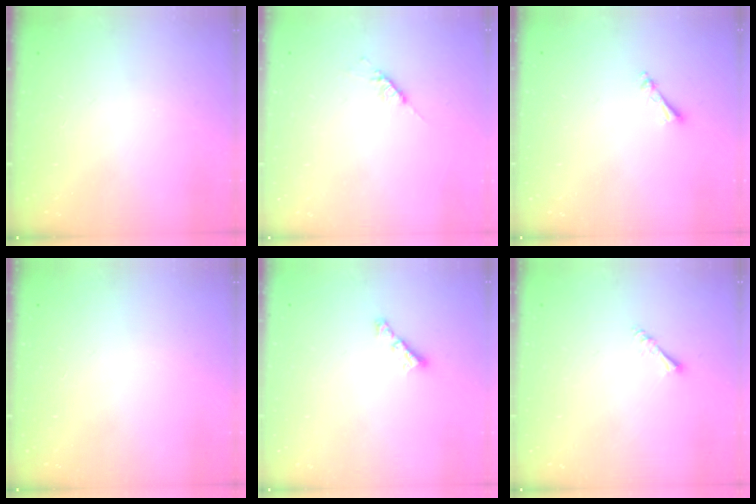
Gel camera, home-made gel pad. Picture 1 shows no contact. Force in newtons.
{"total": 4.7, "press": 4.6, "slide": 0.5}
{"total": 2.5, "press": 2.5, "slide": 0.3}
{"total": 0.0}
{"total": 3.5, "press": 3.5, "slide": 0.6}
{"total": 1.8, "press": 1.8, "slide": 0.1}